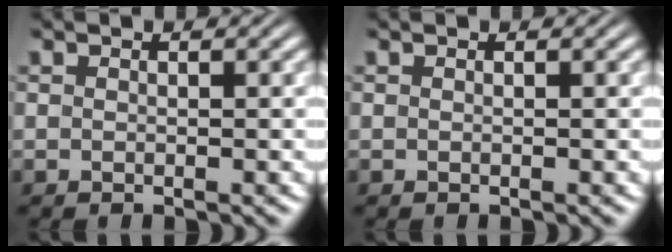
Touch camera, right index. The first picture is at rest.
{"total": 0.0}